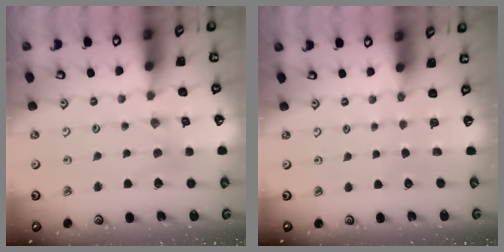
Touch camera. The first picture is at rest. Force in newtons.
{"total": 0.0}